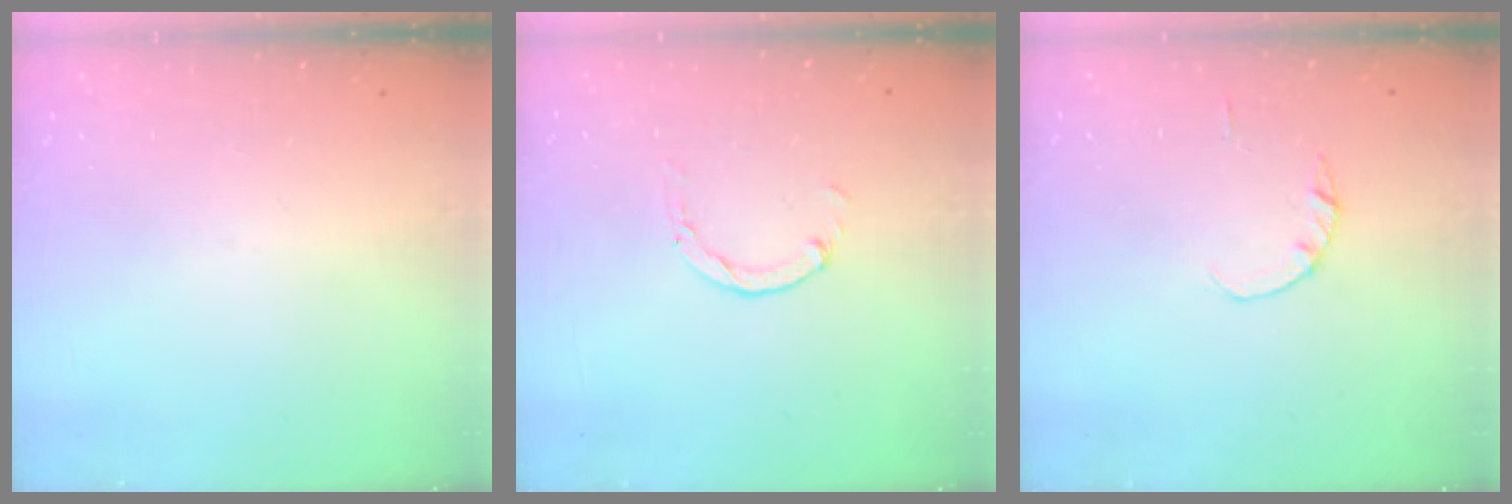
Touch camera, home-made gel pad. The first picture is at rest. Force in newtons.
{"total": 1.5, "press": 1.5, "slide": 0.2}
{"total": 1.0, "press": 1.0, "slide": 0.2}